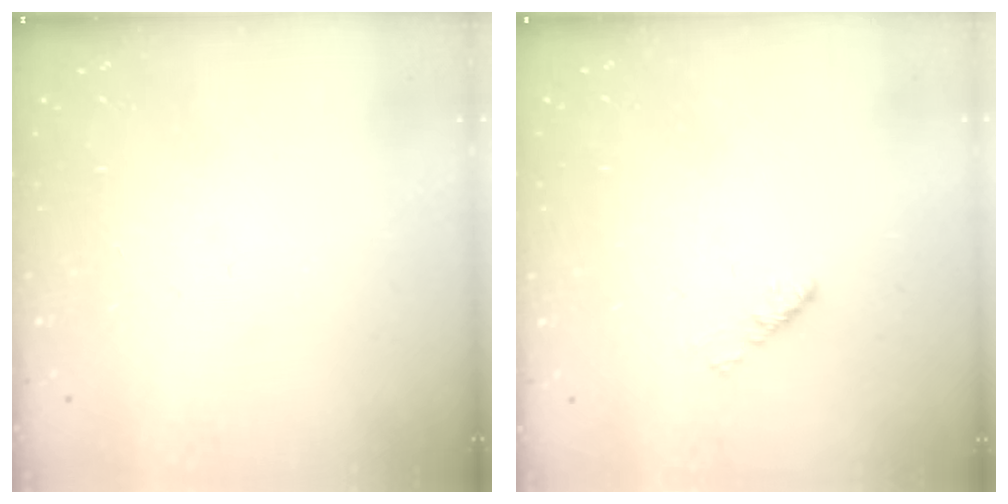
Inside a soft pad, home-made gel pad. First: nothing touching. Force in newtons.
{"total": 3.4, "press": 3.3, "slide": 0.5}